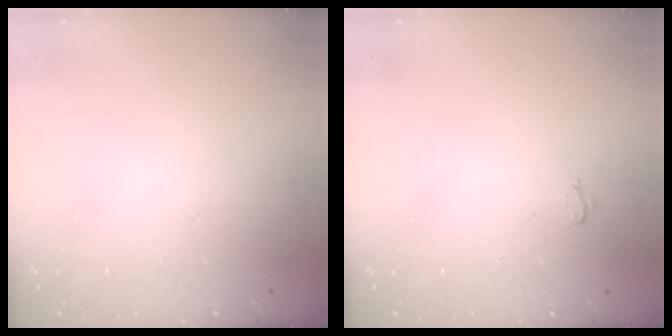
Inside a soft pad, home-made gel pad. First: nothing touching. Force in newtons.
{"total": 2.6, "press": 2.6, "slide": 0.3}